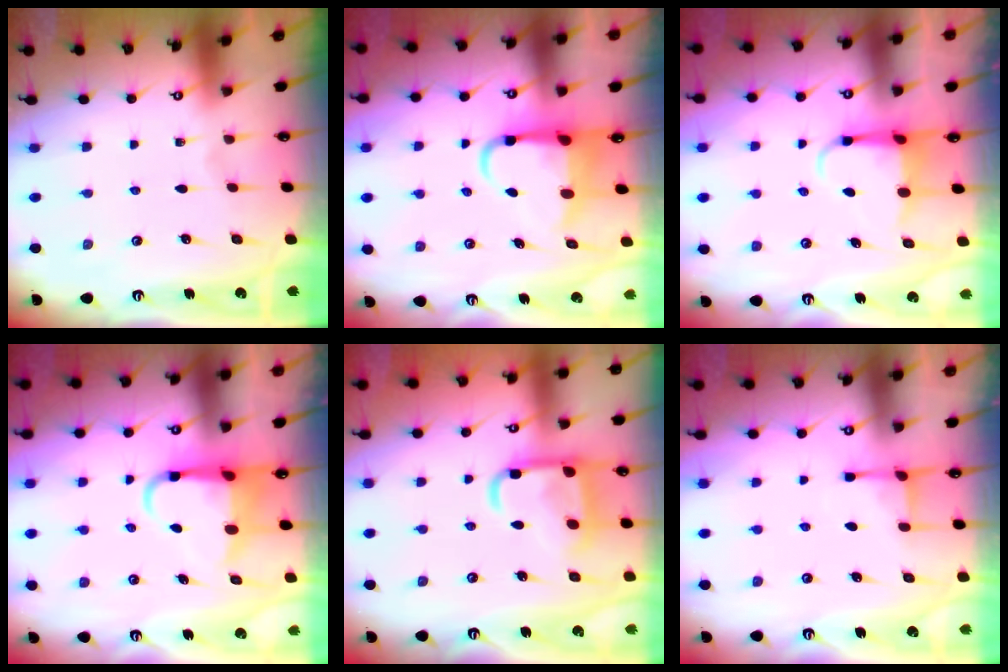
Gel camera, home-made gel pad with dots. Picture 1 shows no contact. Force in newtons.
{"total": 7.4, "press": 7.0, "slide": 2.5}
{"total": 3.8, "press": 3.7, "slide": 0.7}
{"total": 6.2, "press": 6.1, "slide": 1.0}
{"total": 14.7, "press": 14.6, "slide": 1.5}
{"total": 3.0, "press": 3.0, "slide": 0.4}